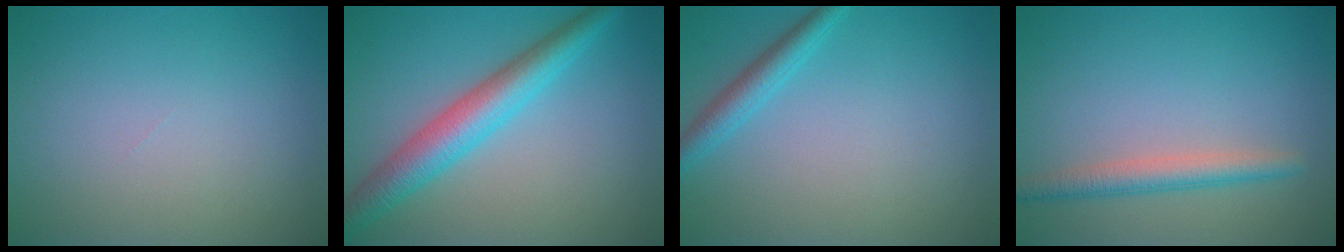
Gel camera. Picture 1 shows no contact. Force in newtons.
{"total": 5.5, "press": 5.5, "slide": 0.1}
{"total": 2.4, "press": 2.4, "slide": 0.1}
{"total": 2.7, "press": 2.7, "slide": 0.2}